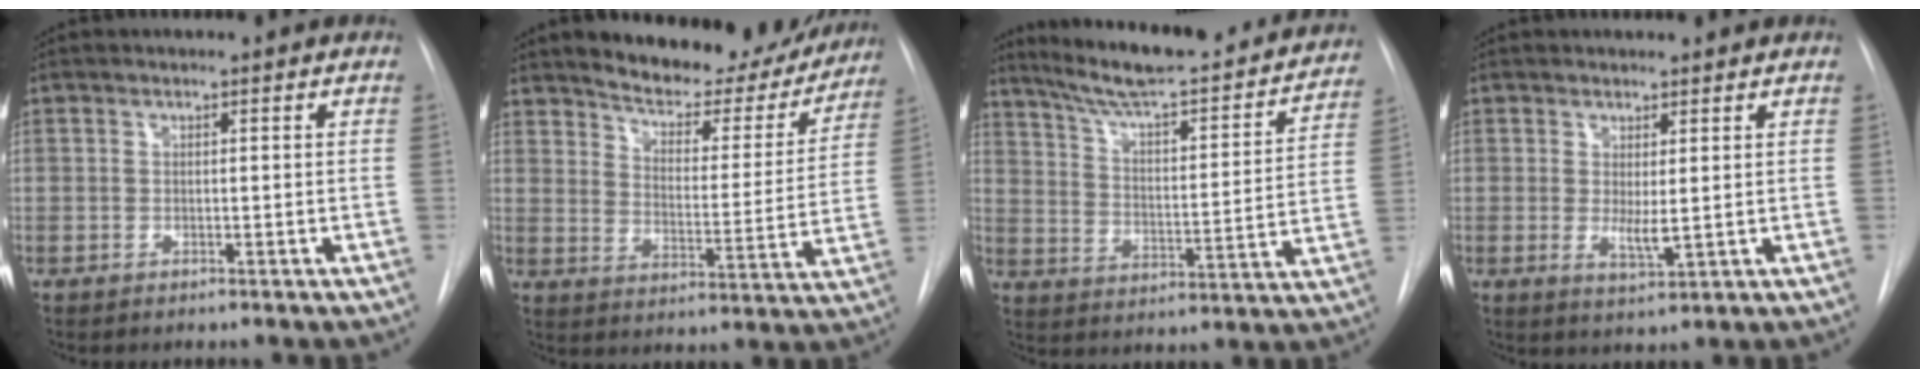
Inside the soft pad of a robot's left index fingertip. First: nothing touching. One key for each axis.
{"total": 17.8, "fx": 16.1, "fy": 5.2, "fz": 5.6, "tx": -0.061, "ty": -0.029, "tz": 0.210}
{"total": 25.6, "fx": 22.4, "fy": 3.9, "fz": 11.7, "tx": -0.176, "ty": -0.025, "tz": 0.303}
{"total": 2.8, "fx": 0.4, "fy": 0.7, "fz": 2.7, "tx": -0.048, "ty": -0.011, "tz": 0.015}